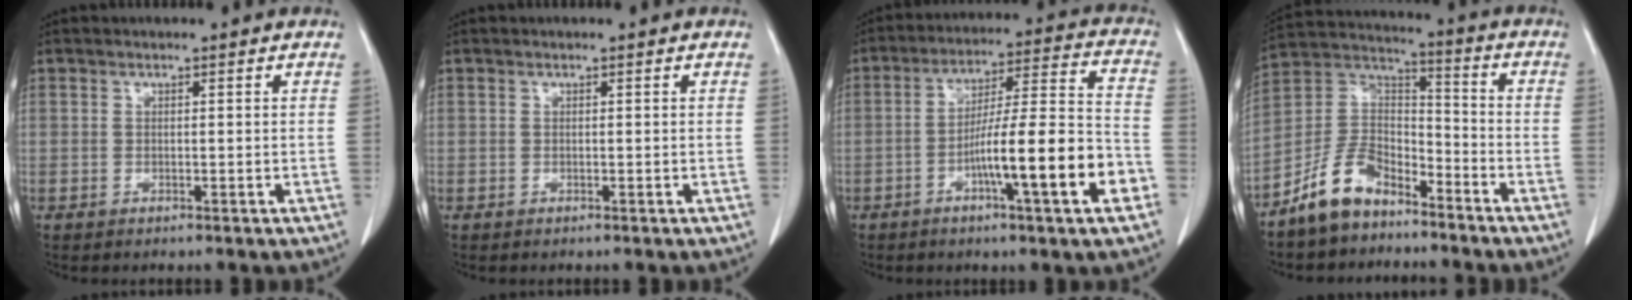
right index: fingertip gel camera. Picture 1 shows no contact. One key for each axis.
{"total": 0.0}
{"total": 15.7, "fx": -5.7, "fy": 0.6, "fz": 14.6, "tx": -0.234, "ty": 0.004, "tz": -0.090}
{"total": 10.6, "fx": -7.8, "fy": 5.3, "fz": 4.9, "tx": -0.114, "ty": 0.023, "tz": -0.152}